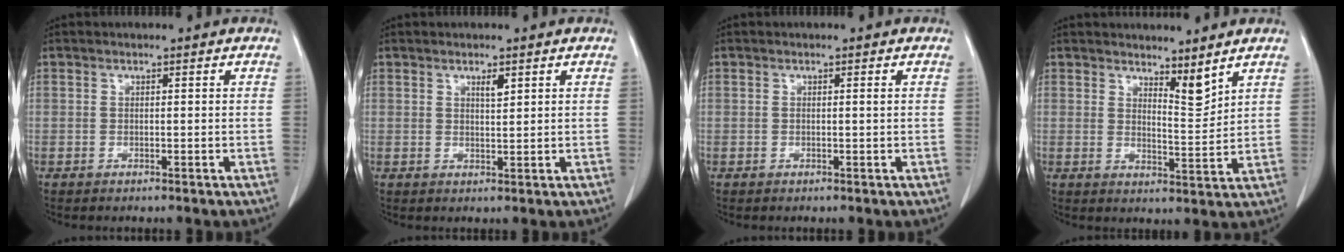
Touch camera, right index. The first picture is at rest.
{"total": 1.9, "force": [1.2, 0.3, 1.4], "torque": [-0.022, -0.007, 0.019]}
{"total": 0.7, "force": [0.2, -0.1, 0.6], "torque": [-0.010, 0.000, 0.002]}
{"total": 4.4, "force": [3.7, 0.7, 2.3], "torque": [-0.034, -0.019, 0.066]}